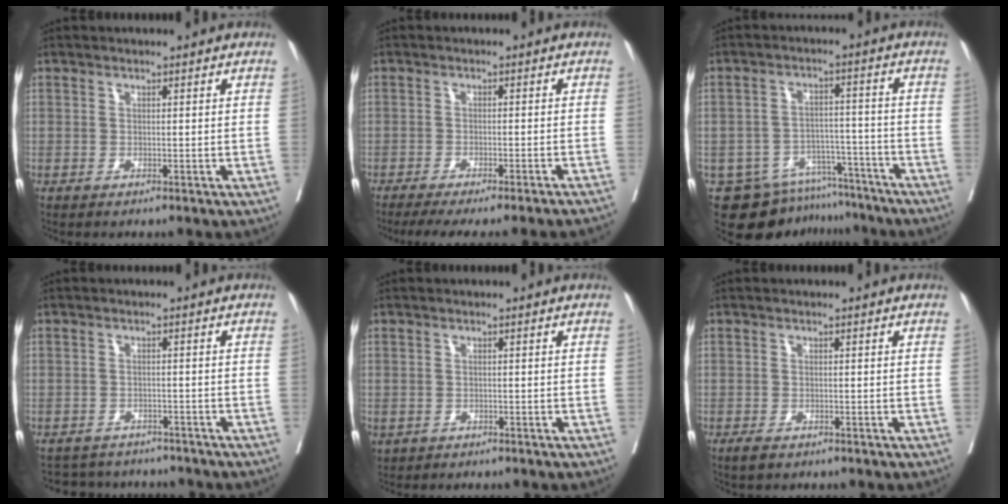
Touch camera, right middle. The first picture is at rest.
{"total": 12.9, "force": [-11.5, -0.8, 5.6], "torque": [-0.064, -0.029, -0.151]}
{"total": 11.5, "force": [-9.9, 5.8, 1.2], "torque": [-0.013, 0.033, -0.135]}
{"total": 6.9, "force": [-6.5, 2.3, 0.7], "torque": [-0.010, 0.009, -0.080]}
{"total": 2.0, "force": [-1.1, 1.6, 0.6], "torque": [-0.017, -0.003, -0.012]}
{"total": 1.4, "force": [-0.9, 0.7, 0.8], "torque": [-0.020, -0.002, -0.011]}